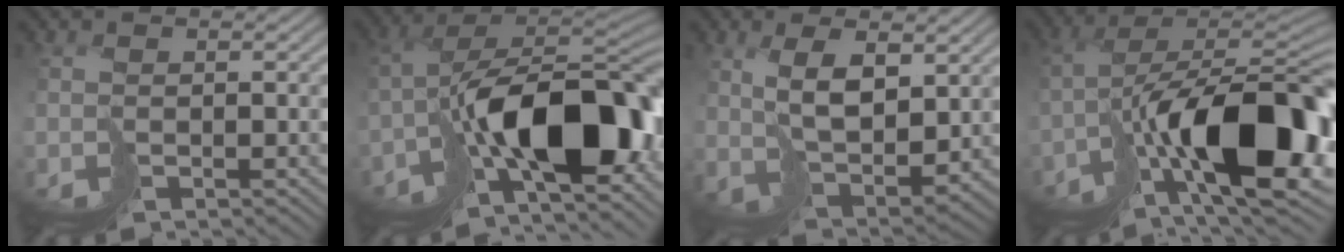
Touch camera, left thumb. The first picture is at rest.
{"total": 16.3, "force": [-5.5, 7.1, 13.6], "torque": [-0.211, -0.009, -0.091]}
{"total": 7.8, "force": [4.1, 2.8, 6.1], "torque": [-0.132, -0.006, 0.084]}
{"total": 17.9, "force": [-5.4, 7.6, 15.3], "torque": [-0.257, -0.011, -0.078]}